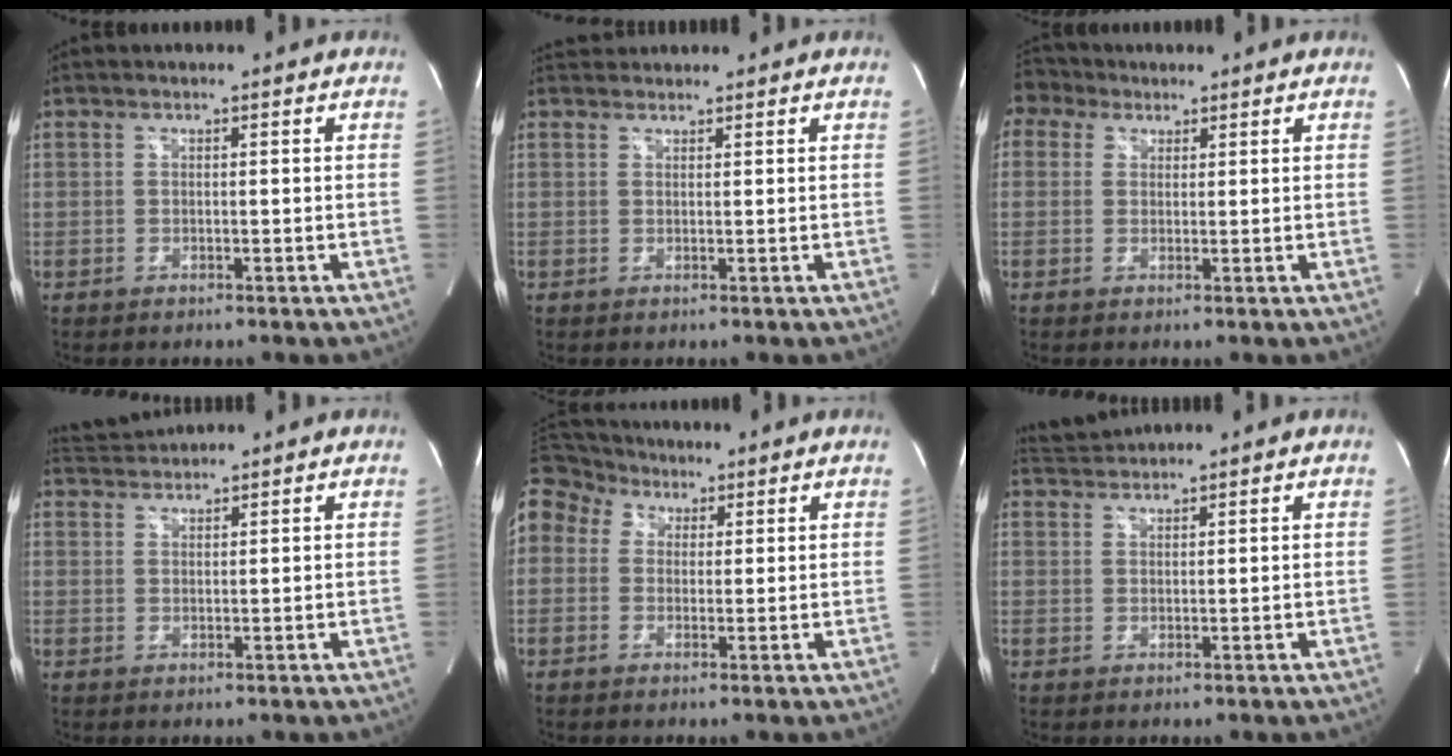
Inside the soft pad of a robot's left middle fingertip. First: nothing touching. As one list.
[{"total": 2.6, "force": [2.5, 0.6, 0.0], "torque": [-0.004, 0.025, 0.045]}, {"total": 3.9, "force": [2.7, 2.7, 0.2], "torque": [-0.010, 0.026, 0.050]}, {"total": 3.1, "force": [3.1, -0.4, -0.5], "torque": [-0.002, 0.014, 0.064]}, {"total": 17.8, "force": [7.6, 14.5, 7.0], "torque": [-0.231, 0.105, 0.152]}, {"total": 2.8, "force": [2.8, -0.4, -0.5], "torque": [0.000, 0.012, 0.061]}]